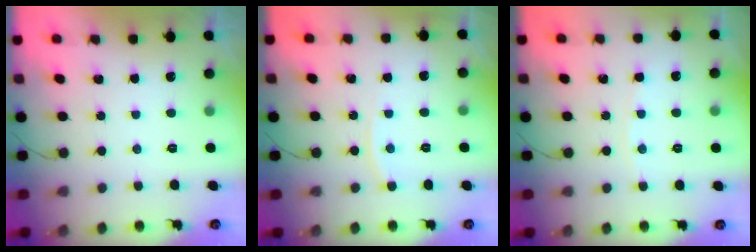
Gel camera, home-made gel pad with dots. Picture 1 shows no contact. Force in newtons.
{"total": 3.5, "press": 3.5, "slide": 0.5}
{"total": 2.0, "press": 2.0, "slide": 0.4}